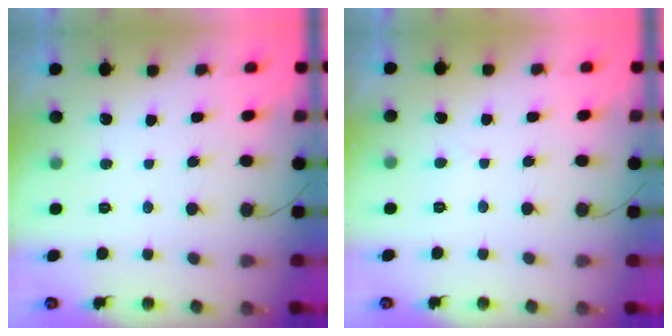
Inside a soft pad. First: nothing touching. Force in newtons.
{"total": 2.2, "press": 2.2, "slide": 0.3}